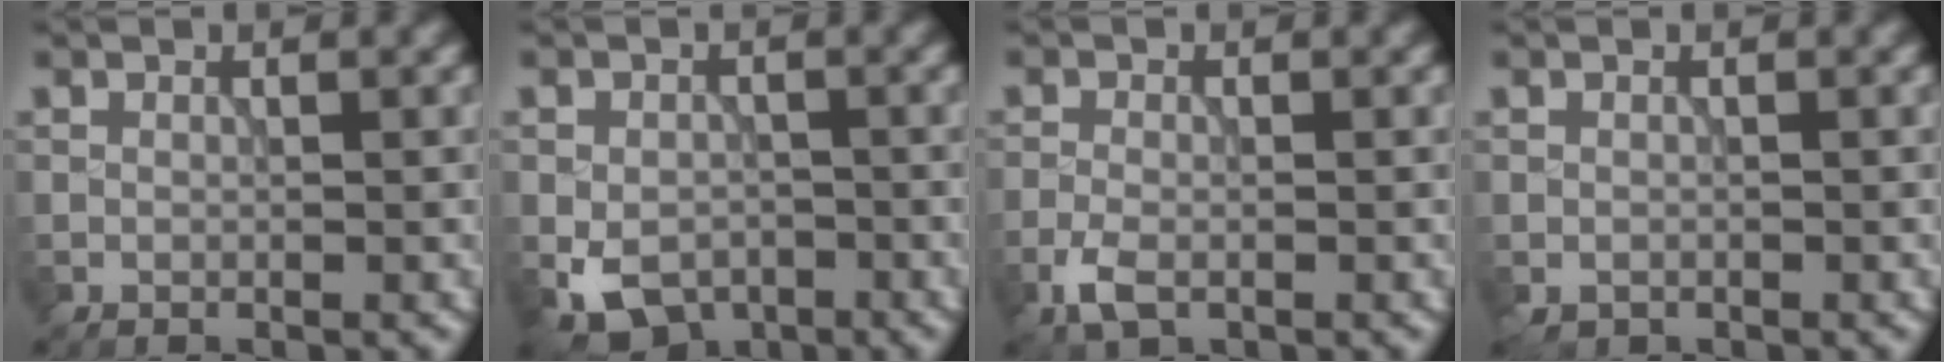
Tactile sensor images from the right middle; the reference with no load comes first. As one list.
[{"total": 5.2, "force": [-2.2, 3.7, 3.0], "torque": [-0.054, -0.016, -0.037]}, {"total": 2.7, "force": [-1.5, 1.3, 1.8], "torque": [-0.046, -0.005, -0.034]}, {"total": 0.8, "force": [-0.5, 0.6, 0.3], "torque": [-0.004, -0.005, -0.010]}]